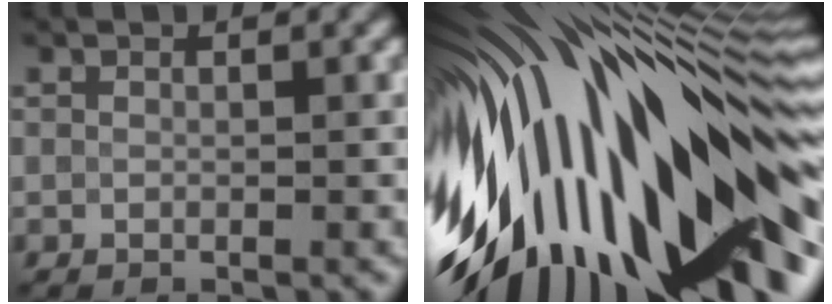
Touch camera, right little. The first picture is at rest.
{"total": 18.9, "force": [-1.9, 9.4, 16.3], "torque": [-0.263, -0.015, -0.045]}